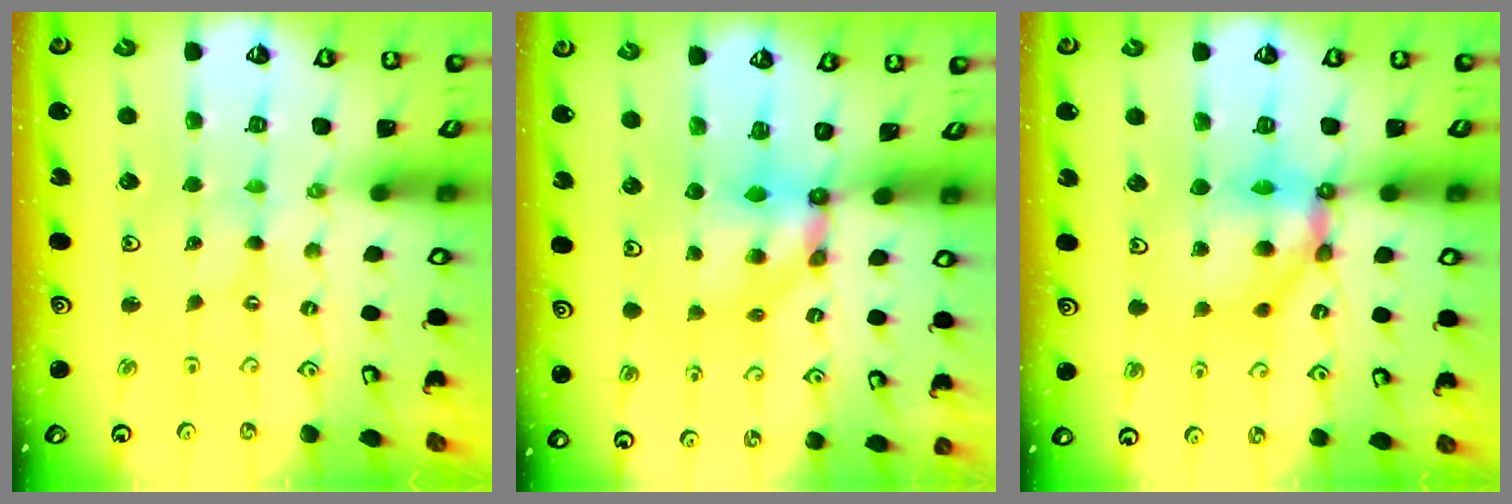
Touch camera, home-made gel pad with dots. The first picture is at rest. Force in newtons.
{"total": 6.0, "press": 6.0, "slide": 0.2}
{"total": 10.4, "press": 10.3, "slide": 1.8}